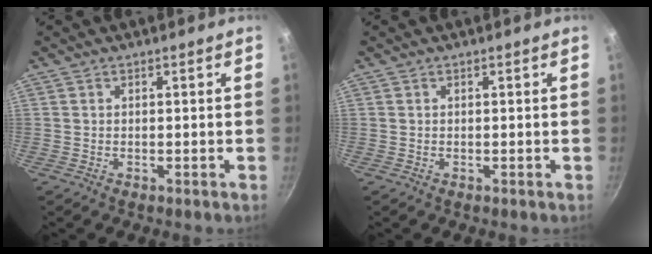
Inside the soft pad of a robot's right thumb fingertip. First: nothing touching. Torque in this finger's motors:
{"motor_torque": [0.35, 0.12, -0.05, 0.26, 0.02]}